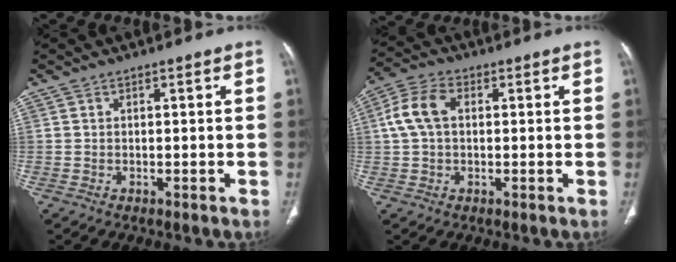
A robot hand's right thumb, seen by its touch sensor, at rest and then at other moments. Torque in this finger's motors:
{"motor_torque": [-0.25, 0.44, 0.29, -0.29, 0.07]}